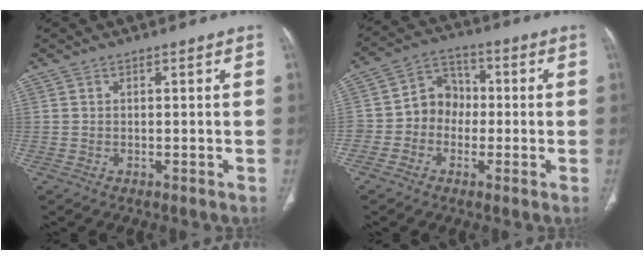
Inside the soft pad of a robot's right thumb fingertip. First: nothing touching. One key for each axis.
{"total": 8.0, "fx": -1.3, "fy": 7.0, "fz": 3.5, "tx": -0.024, "ty": 0.032, "tz": -0.038}